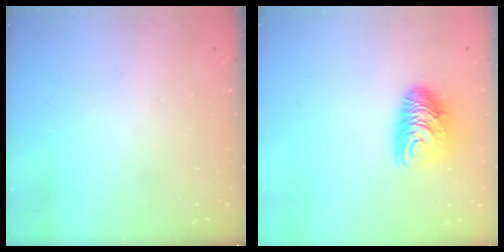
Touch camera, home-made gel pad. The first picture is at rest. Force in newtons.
{"total": 9.8, "press": 9.8, "slide": 0.5}